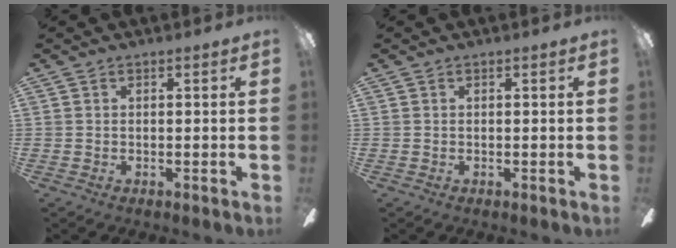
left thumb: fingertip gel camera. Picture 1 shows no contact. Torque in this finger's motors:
{"motor_torque": [-0.02, -0.01, -0.02, 0.03, 0.00]}